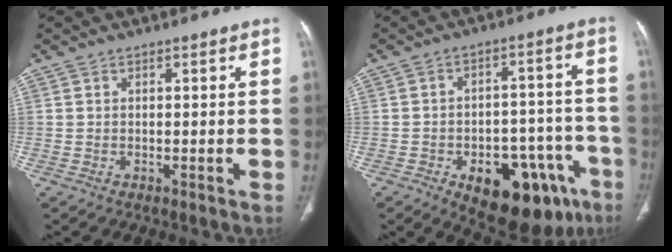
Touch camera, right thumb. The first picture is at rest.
{"total": 18.9, "force": [-9.3, 10.0, 13.1], "torque": [-0.122, 0.055, -0.112]}